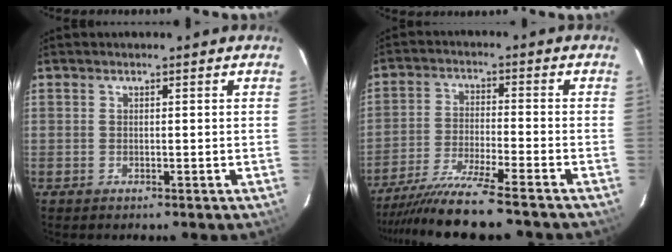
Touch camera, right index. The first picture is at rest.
{"total": 12.7, "force": [-11.3, -1.0, 5.7], "torque": [-0.129, -0.019, -0.200]}